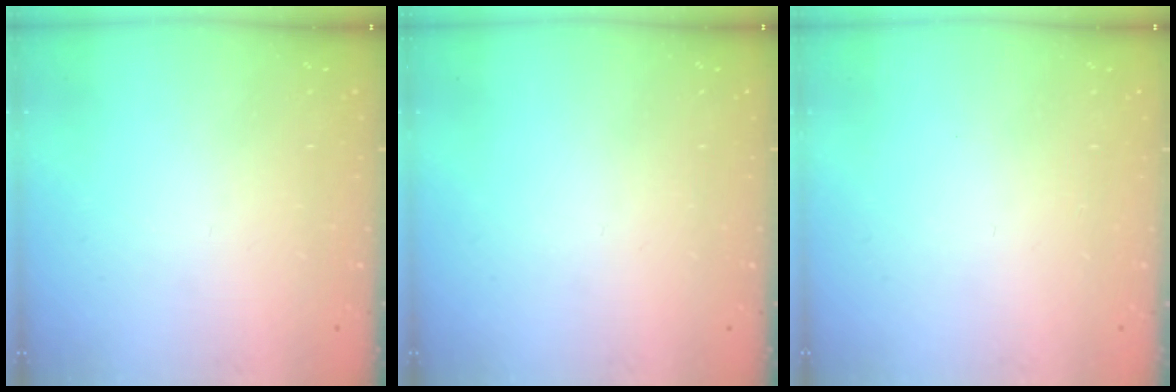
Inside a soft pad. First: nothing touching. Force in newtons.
{"total": 0.0}
{"total": 1.5, "press": 1.5, "slide": 0.1}